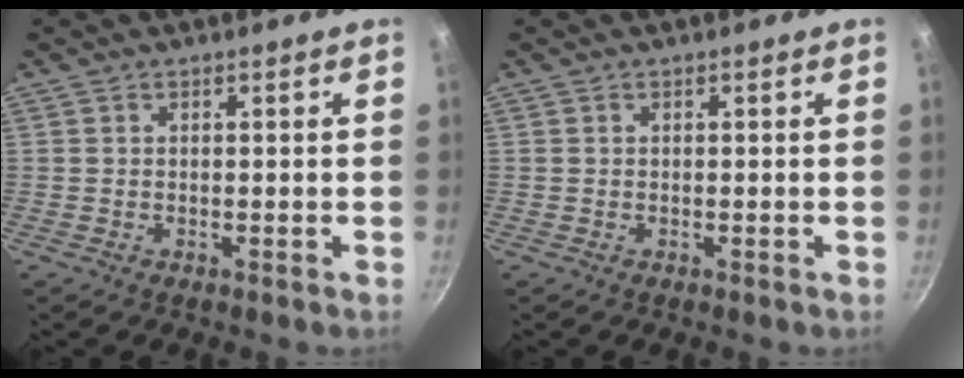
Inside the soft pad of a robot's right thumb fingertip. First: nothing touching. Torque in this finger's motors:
{"motor_torque": [0.12, -0.35, 0.11, 0.15, 0.00]}